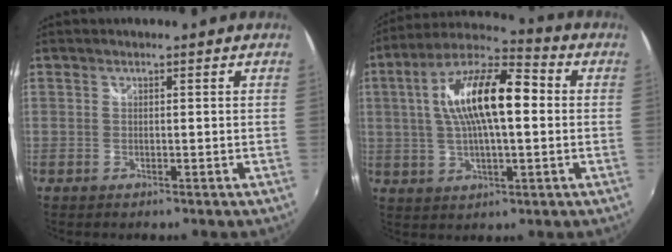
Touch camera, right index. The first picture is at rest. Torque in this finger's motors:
{"motor_torque": [0.74, 0.01, 1.05, 0.21]}